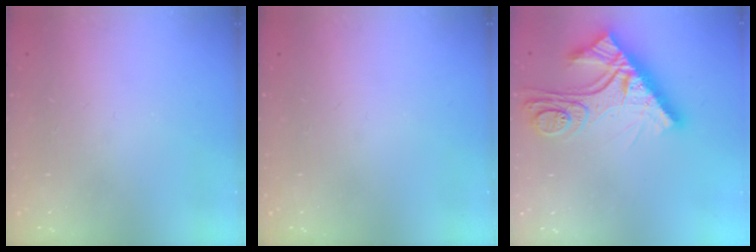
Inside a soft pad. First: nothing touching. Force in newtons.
{"total": 0.0}
{"total": 15.8, "press": 15.8, "slide": 0.6}